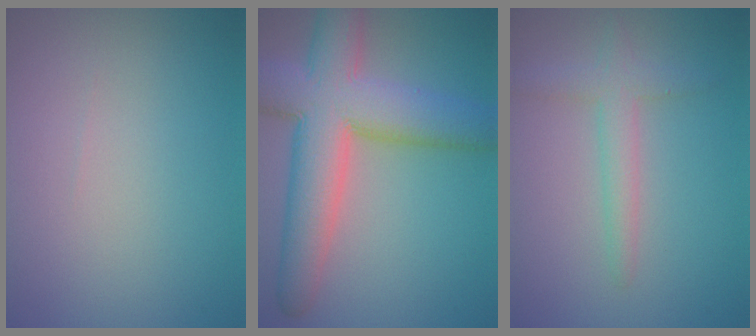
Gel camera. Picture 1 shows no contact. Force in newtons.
{"total": 10.0, "press": 10.0, "slide": 0.4}
{"total": 2.4, "press": 2.4, "slide": 0.2}